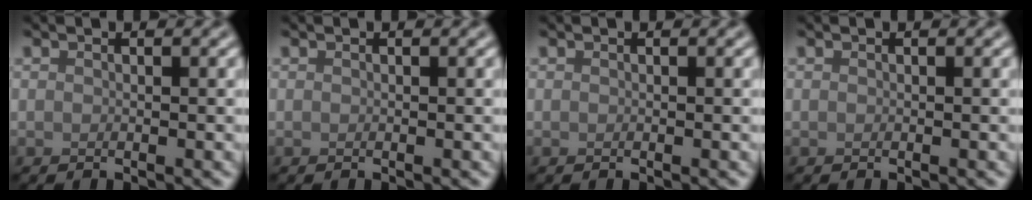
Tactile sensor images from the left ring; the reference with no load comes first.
{"total": 0.0}
{"total": 0.0}
{"total": 0.0}